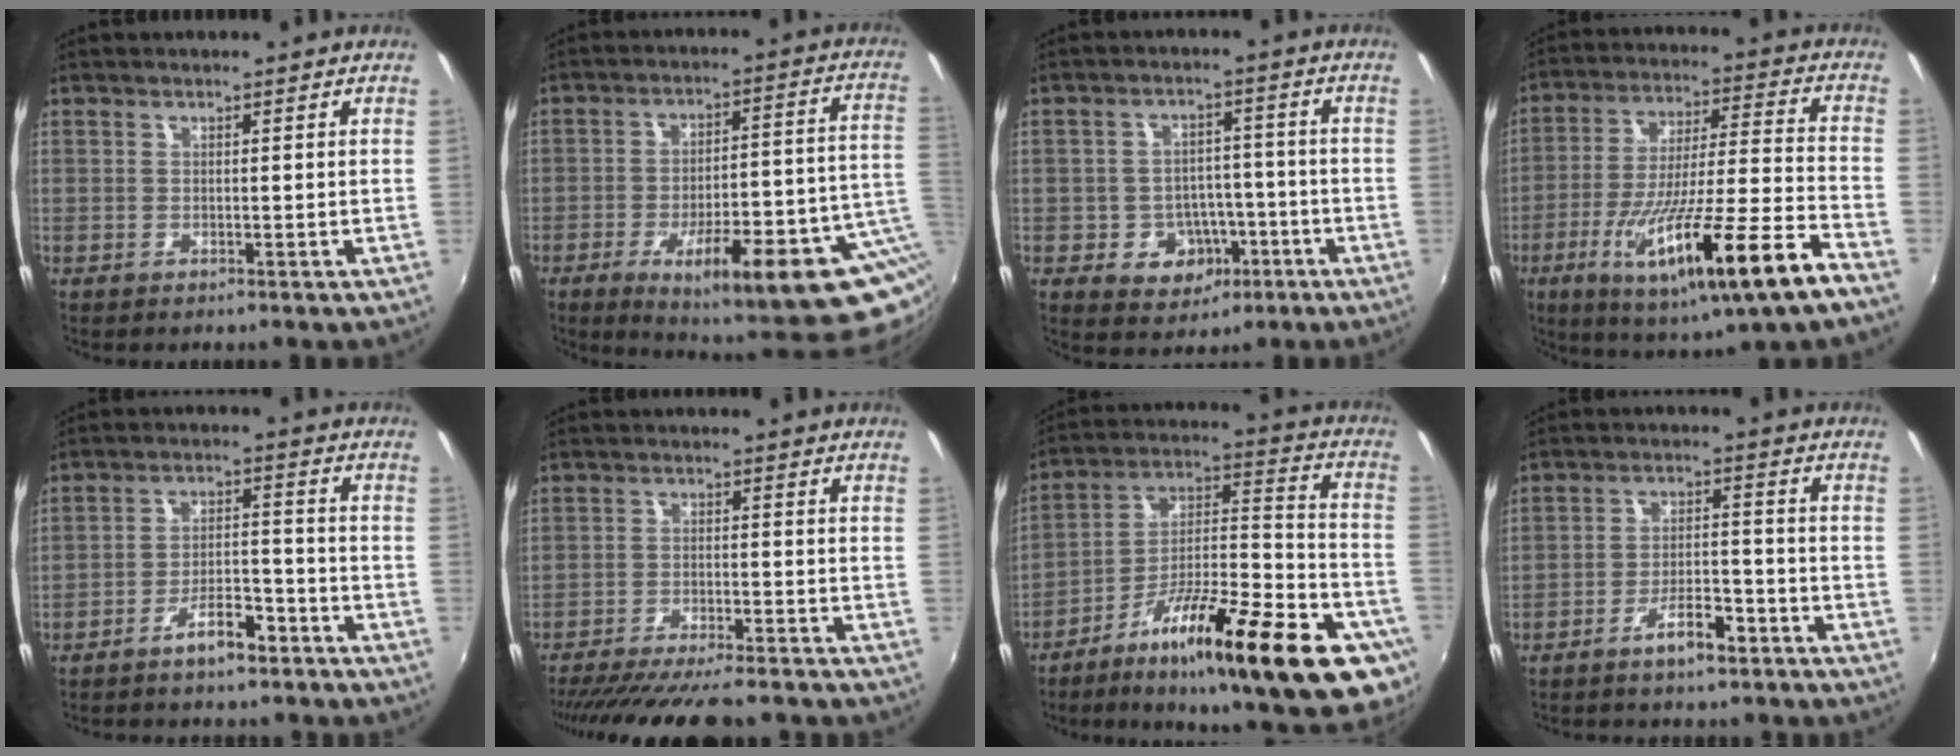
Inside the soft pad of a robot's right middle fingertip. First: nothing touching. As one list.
[{"total": 25.6, "force": [-9.5, 6.9, 22.8], "torque": [-0.312, -0.015, -0.115]}, {"total": 8.5, "force": [-3.5, 6.9, 3.5], "torque": [-0.076, 0.017, -0.033]}, {"total": 22.8, "force": [-12.2, 1.3, 19.2], "torque": [-0.334, -0.068, -0.200]}, {"total": 7.1, "force": [-5.6, 2.4, 3.7], "torque": [-0.076, 0.020, -0.085]}, {"total": 18.2, "force": [-16.0, 2.5, 8.3], "torque": [-0.161, -0.027, -0.241]}, {"total": 29.2, "force": [-16.2, 6.9, 23.3], "torque": [-0.317, -0.010, -0.249]}, {"total": 6.2, "force": [-4.8, 2.0, 3.5], "torque": [-0.073, 0.012, -0.073]}]